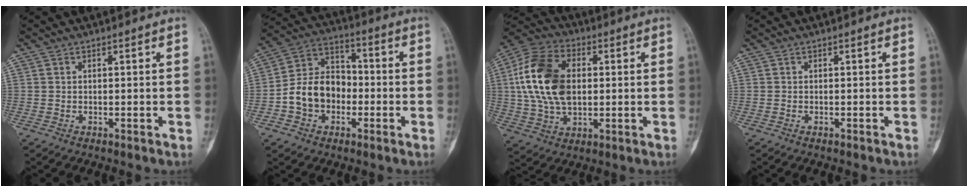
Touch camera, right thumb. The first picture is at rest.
{"total": 12.4, "force": [-2.7, 9.6, 7.2], "torque": [-0.102, 0.046, -0.057]}
{"total": 17.6, "force": [1.9, 11.3, 13.4], "torque": [-0.255, 0.014, 0.032]}
{"total": 0.0}